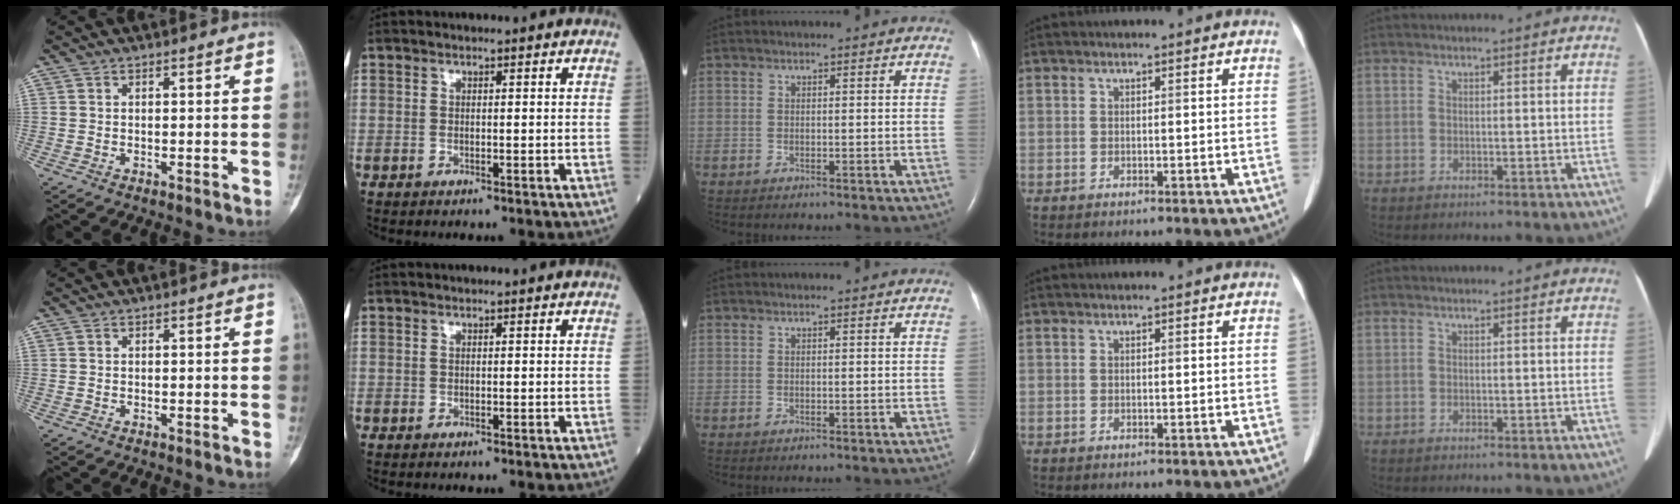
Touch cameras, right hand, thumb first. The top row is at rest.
{}